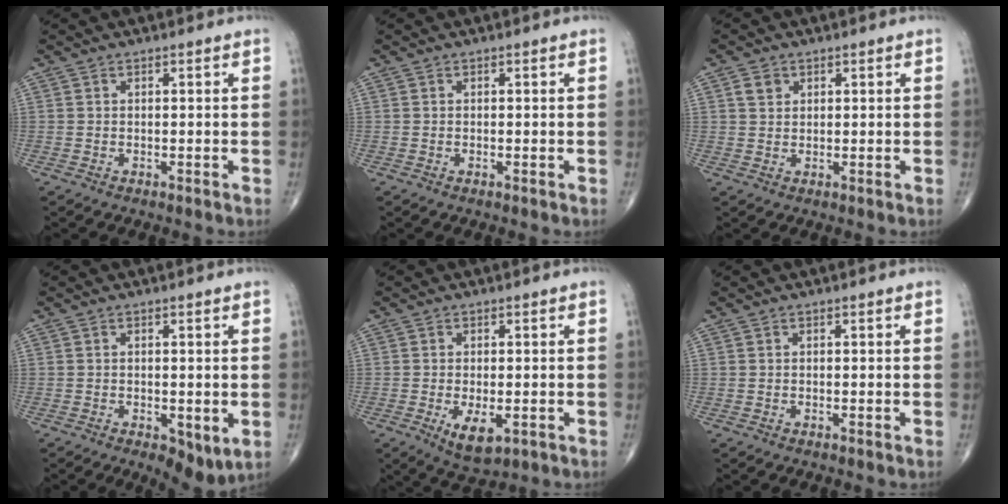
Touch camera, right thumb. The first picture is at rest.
{"total": 0.0}
{"total": 2.5, "force": [1.1, 2.0, 1.0], "torque": [-0.012, -0.002, 0.018]}
{"total": 7.0, "force": [-2.0, 3.1, 5.9], "torque": [-0.079, -0.015, -0.026]}
{"total": 5.9, "force": [-1.8, 2.7, 4.9], "torque": [-0.081, -0.012, -0.024]}
{"total": 0.0}